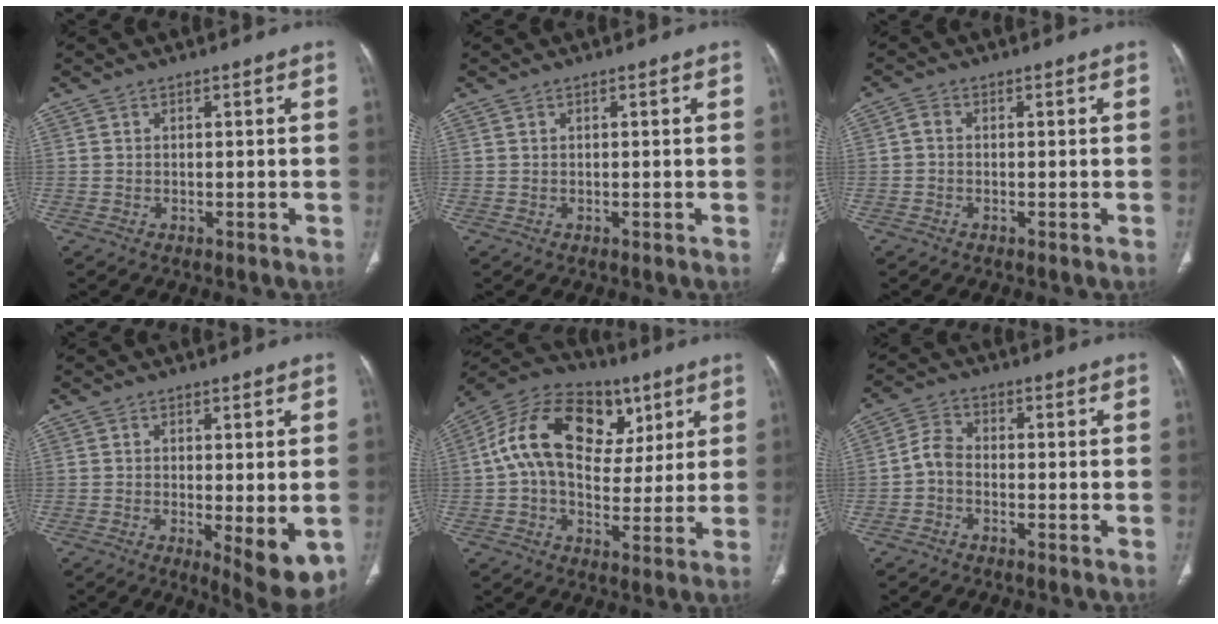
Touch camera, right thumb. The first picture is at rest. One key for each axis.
{"total": 0.0}
{"total": 1.5, "fx": -0.3, "fy": 1.0, "fz": 1.0, "tx": -0.019, "ty": 0.004, "tz": -0.011}
{"total": 8.5, "fx": -2.0, "fy": 2.7, "fz": 7.8, "tx": -0.105, "ty": -0.022, "tz": -0.024}
{"total": 20.5, "fx": 5.8, "fy": 13.8, "fz": 14.1, "tx": -0.223, "ty": 0.015, "tz": 0.087}
{"total": 3.9, "fx": -1.4, "fy": 2.5, "fz": 2.6, "tx": -0.048, "ty": 0.018, "tz": -0.038}